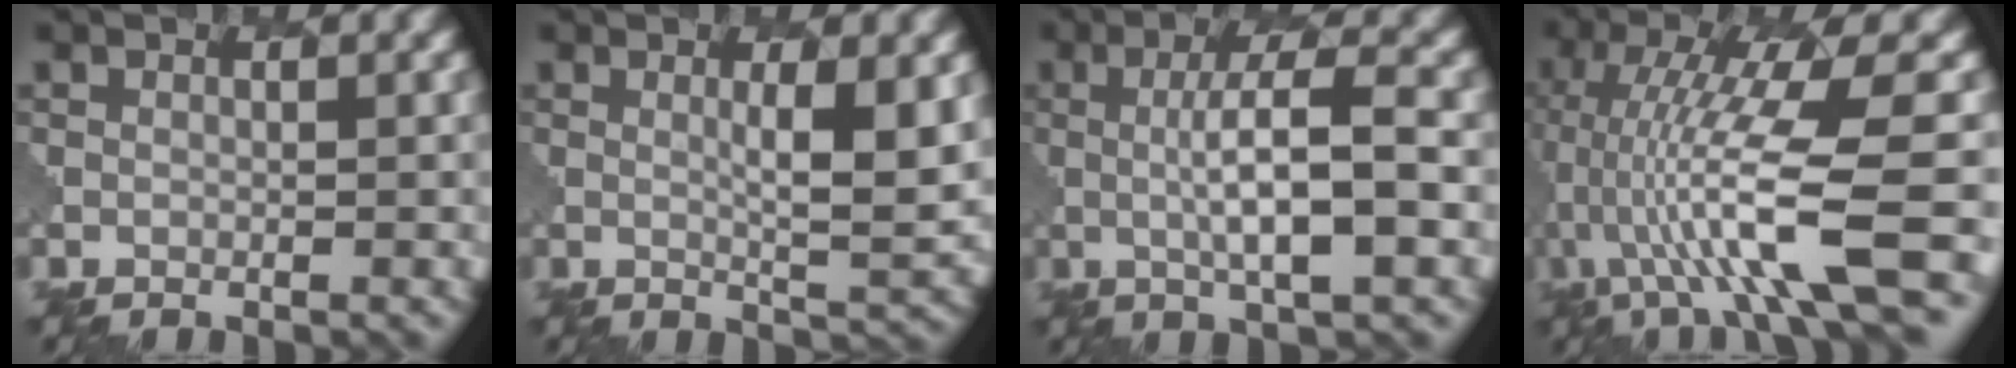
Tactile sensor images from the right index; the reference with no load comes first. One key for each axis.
{"total": 4.4, "fx": 1.0, "fy": 0.8, "fz": 4.2, "tx": -0.064, "ty": -0.007, "tz": 0.019}
{"total": 6.1, "fx": 0.3, "fy": 1.3, "fz": 5.9, "tx": -0.102, "ty": 0.004, "tz": 0.002}
{"total": 10.8, "fx": -2.0, "fy": 2.1, "fz": 10.4, "tx": -0.192, "ty": 0.008, "tz": -0.030}